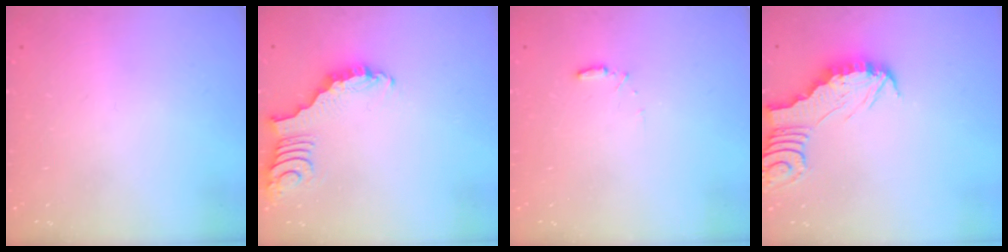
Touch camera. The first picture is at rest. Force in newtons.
{"total": 3.0, "press": 3.0, "slide": 0.4}
{"total": 4.9, "press": 4.9, "slide": 0.5}
{"total": 2.9, "press": 2.9, "slide": 0.3}